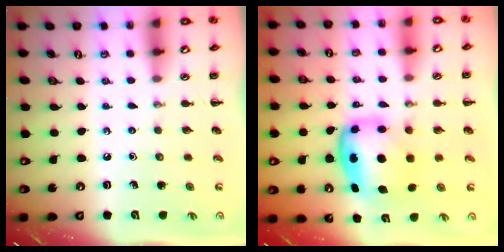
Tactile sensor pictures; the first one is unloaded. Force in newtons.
{"total": 6.5, "press": 6.3, "slide": 1.6}